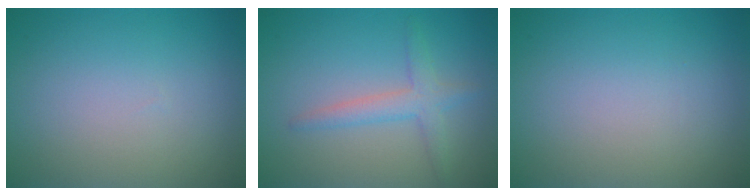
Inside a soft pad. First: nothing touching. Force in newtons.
{"total": 2.5, "press": 2.5, "slide": 0.1}
{"total": 0.0}